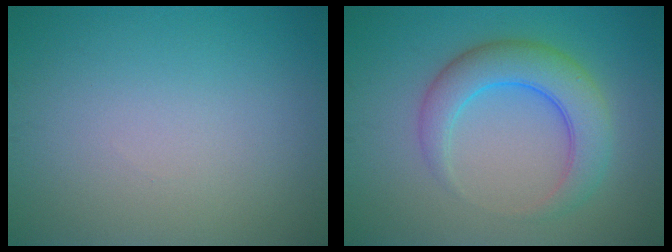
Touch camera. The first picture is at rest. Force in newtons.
{"total": 5.4, "press": 5.4, "slide": 0.2}